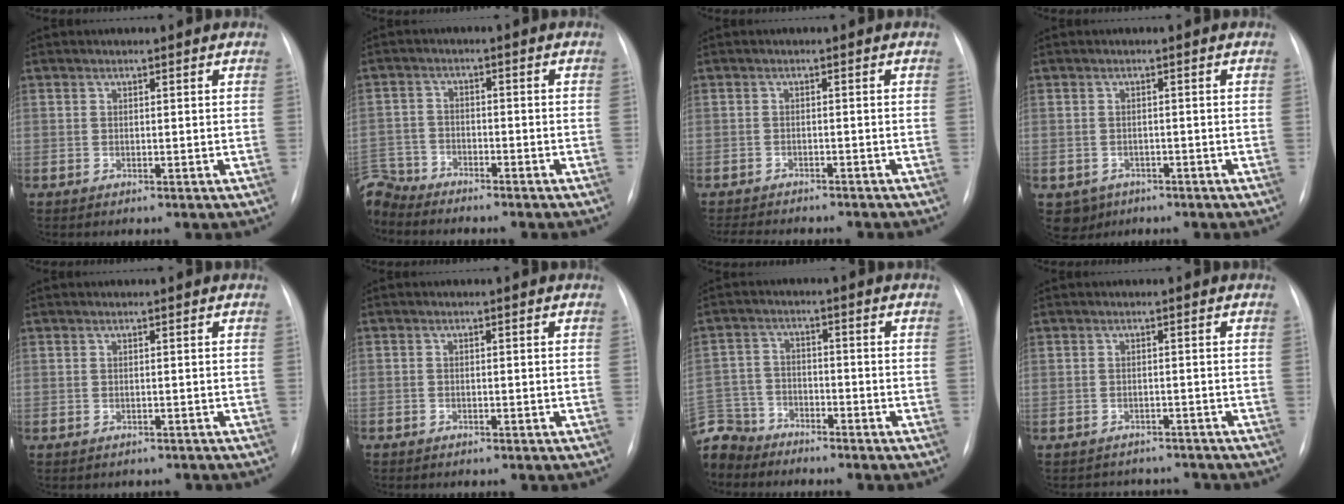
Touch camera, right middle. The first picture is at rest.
{"total": 7.5, "force": [-7.1, 2.4, 0.3], "torque": [-0.010, 0.005, -0.133]}
{"total": 9.7, "force": [-8.6, 2.4, 3.6], "torque": [-0.055, -0.005, -0.112]}
{"total": 3.7, "force": [-2.1, 3.0, 0.5], "torque": [-0.007, 0.003, -0.028]}
{"total": 3.4, "force": [-3.0, 1.5, 0.5], "torque": [-0.008, 0.005, -0.035]}
{"total": 2.0, "force": [-1.6, 1.1, 0.7], "torque": [-0.011, 0.002, -0.015]}
{"total": 10.7, "force": [-9.3, 5.1, 1.3], "torque": [-0.048, 0.007, -0.176]}
{"total": 6.1, "force": [-5.5, 2.6, -0.2], "torque": [0.009, 0.019, -0.065]}